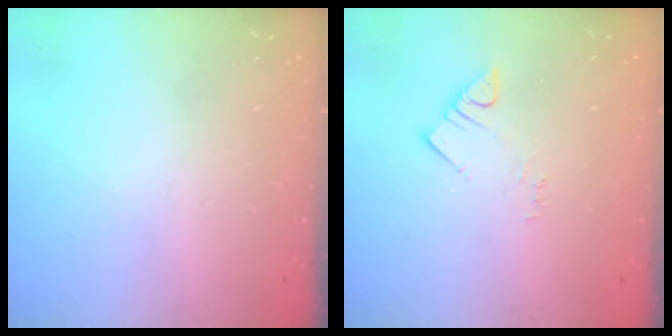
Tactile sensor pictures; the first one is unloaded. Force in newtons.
{"total": 2.8, "press": 2.8, "slide": 0.2}